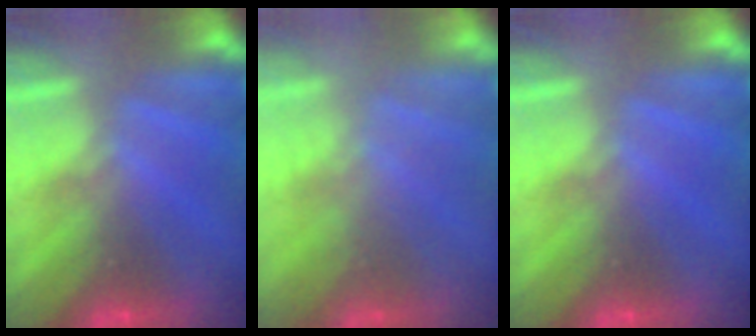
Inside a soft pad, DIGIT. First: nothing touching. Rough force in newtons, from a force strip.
{"total": 2.1}
{"total": 0.0}